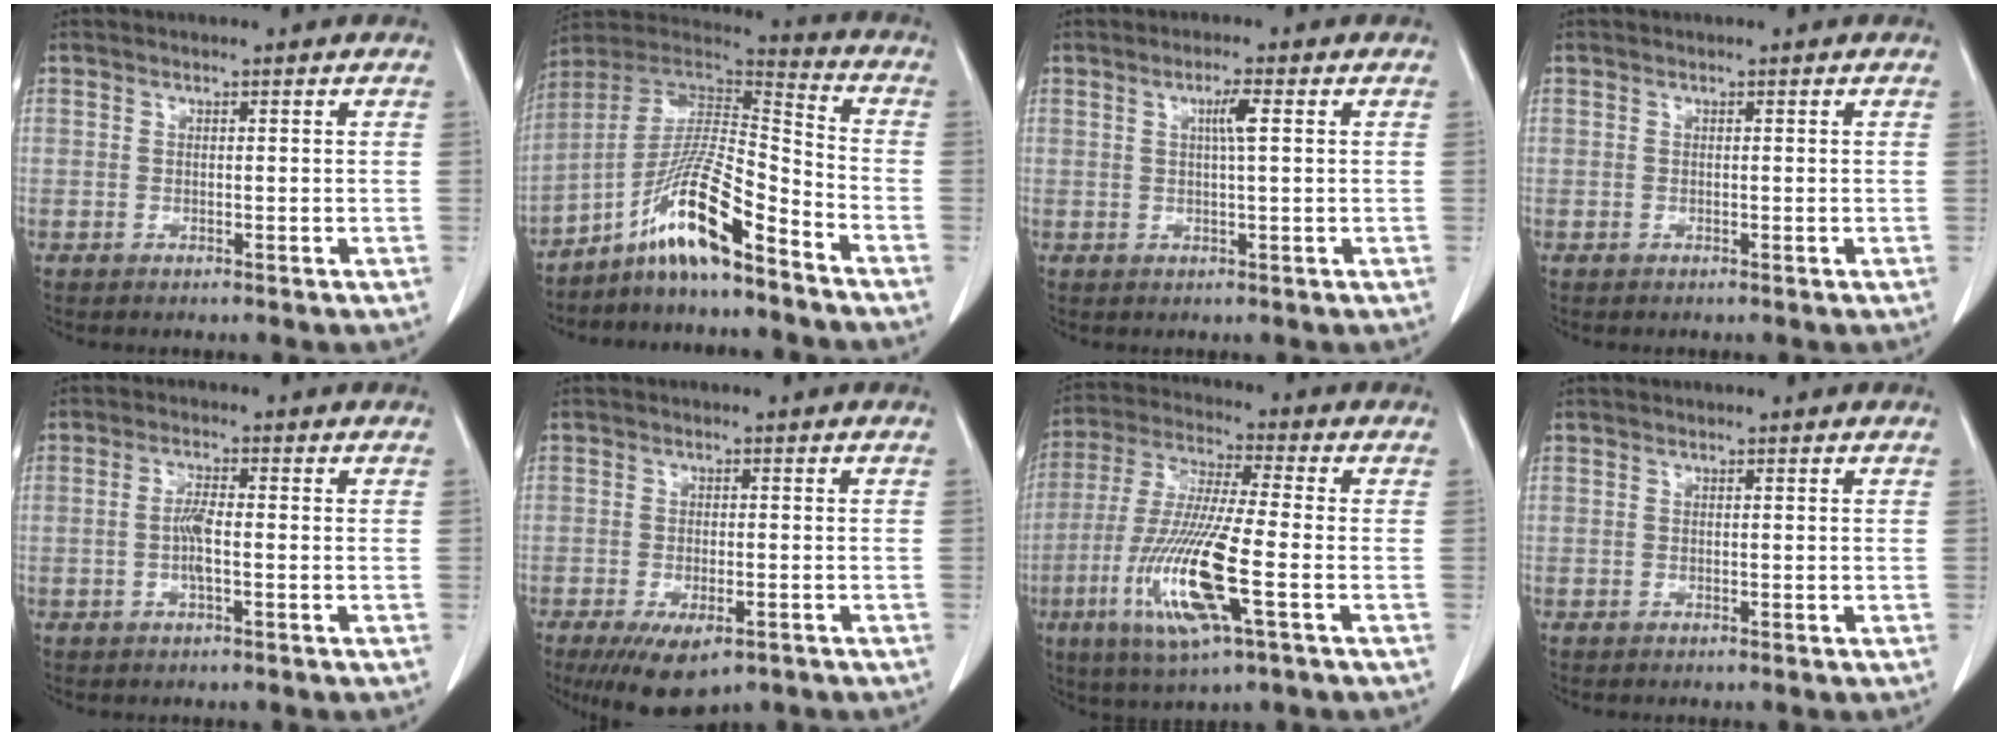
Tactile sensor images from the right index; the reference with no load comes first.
{"total": 13.8, "force": [-9.1, 1.2, 10.3], "torque": [-0.195, 0.011, -0.166]}
{"total": 2.8, "force": [0.7, -0.1, 2.8], "torque": [-0.049, 0.000, 0.011]}
{"total": 0.0}
{"total": 3.4, "force": [-0.6, 0.5, 3.3], "torque": [-0.070, 0.000, -0.013]}
{"total": 8.2, "force": [-5.1, 3.2, 5.6], "torque": [-0.090, -0.014, -0.076]}
{"total": 15.4, "force": [-4.8, 1.1, 14.6], "torque": [-0.307, -0.022, -0.092]}
{"total": 0.0}